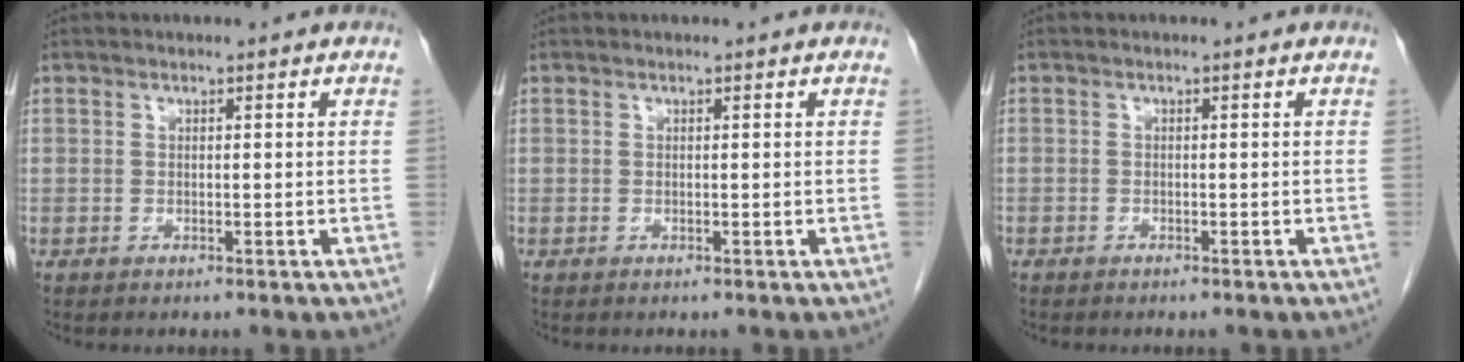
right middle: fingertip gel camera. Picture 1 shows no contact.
{"total": 0.0}
{"total": 0.9, "force": [-0.7, 0.4, 0.2], "torque": [-0.005, 0.002, -0.011]}